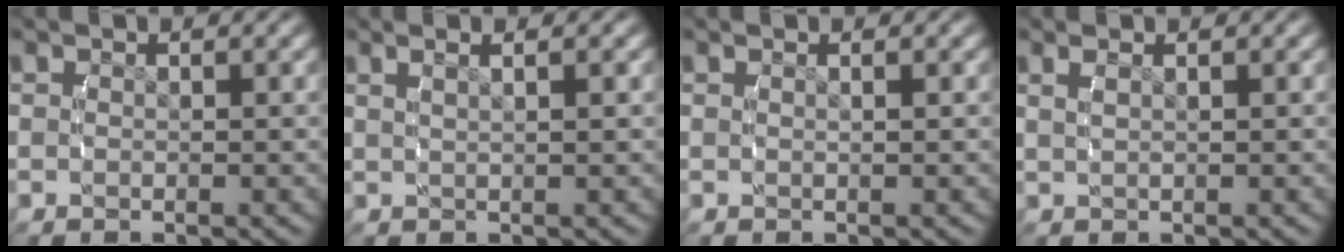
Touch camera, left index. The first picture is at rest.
{"total": 2.1, "force": [1.3, -0.2, 1.7], "torque": [-0.016, 0.010, 0.027]}
{"total": 0.8, "force": [0.3, -0.5, 0.5], "torque": [-0.007, -0.002, 0.010]}
{"total": 1.0, "force": [0.7, -0.5, 0.6], "torque": [-0.011, 0.001, 0.020]}